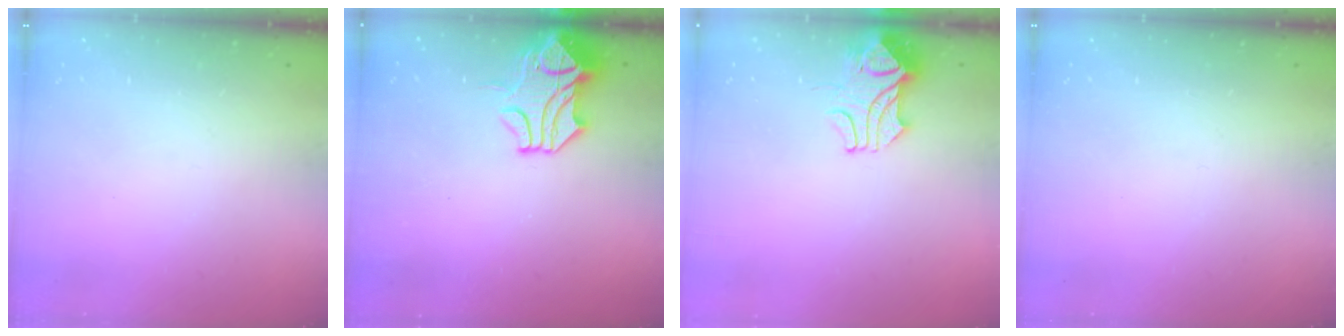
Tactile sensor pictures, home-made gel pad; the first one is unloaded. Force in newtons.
{"total": 2.2, "press": 1.6, "slide": 1.6}
{"total": 2.1, "press": 1.9, "slide": 0.8}
{"total": 0.0}